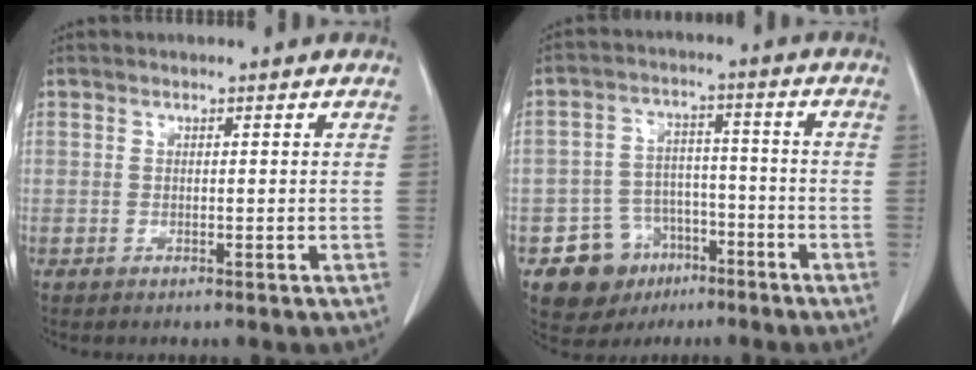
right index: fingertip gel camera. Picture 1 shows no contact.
{"total": 8.6, "force": [-4.5, 7.1, 1.8], "torque": [-0.027, 0.018, -0.061]}